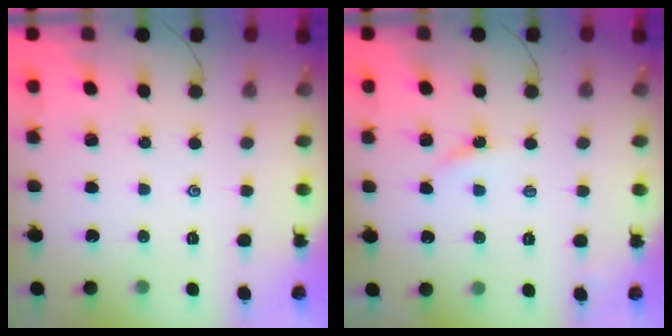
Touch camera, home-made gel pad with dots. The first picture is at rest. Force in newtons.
{"total": 3.1, "press": 3.1, "slide": 0.3}